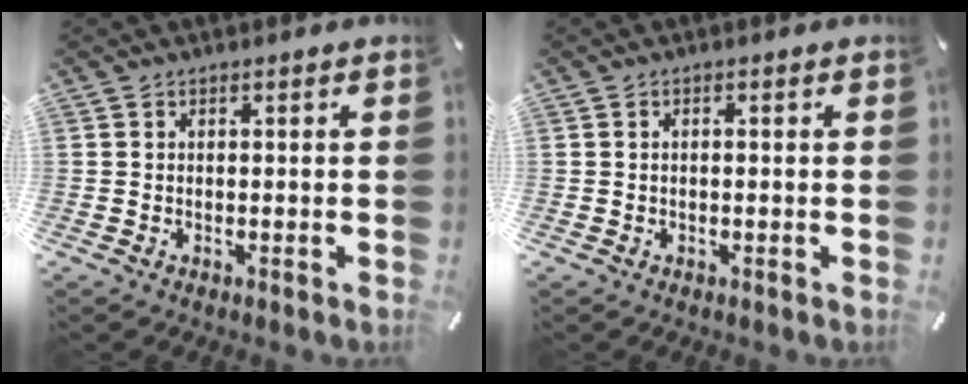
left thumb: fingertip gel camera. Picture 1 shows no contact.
{"total": 0.6, "force": [-0.2, 0.3, 0.6], "torque": [-0.010, -0.001, -0.004]}